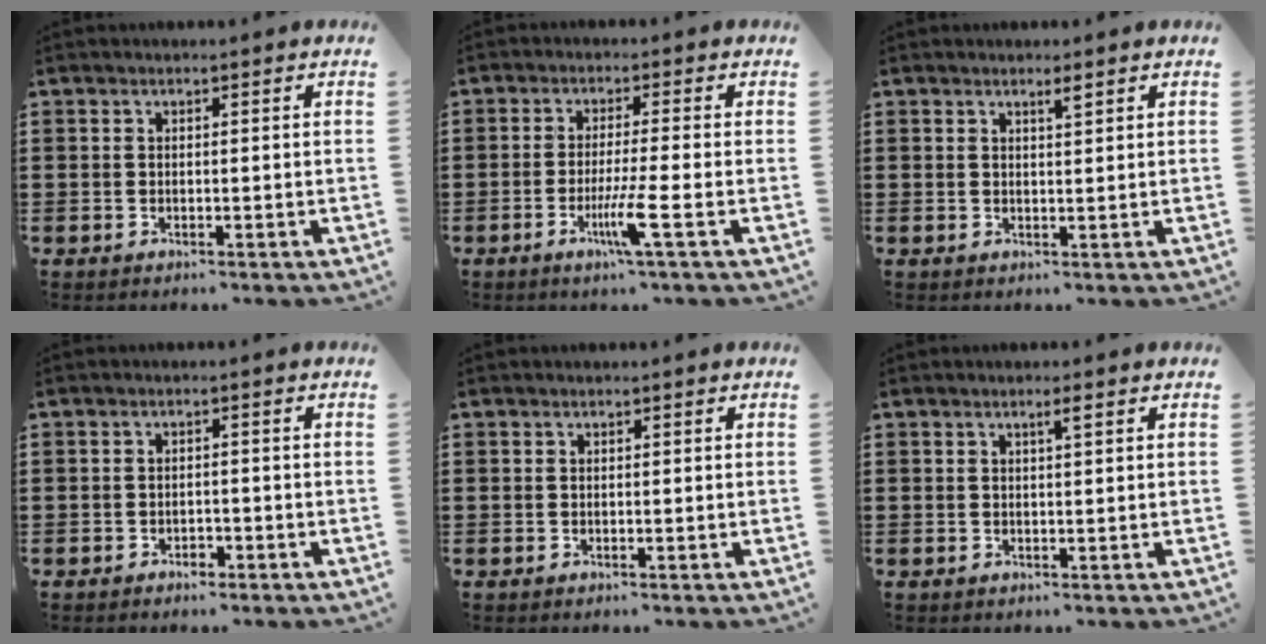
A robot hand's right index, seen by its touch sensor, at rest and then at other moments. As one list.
[{"total": 5.8, "force": [-2.3, -0.3, 5.4], "torque": [-0.103, -0.020, -0.043]}, {"total": 1.5, "force": [1.2, 0.1, 1.0], "torque": [-0.012, -0.003, 0.019]}, {"total": 1.4, "force": [-1.3, 0.5, 0.3], "torque": [-0.012, -0.002, -0.028]}, {"total": 0.0}, {"total": 1.4, "force": [0.6, 0.0, 1.2], "torque": [-0.024, 0.002, 0.010]}]